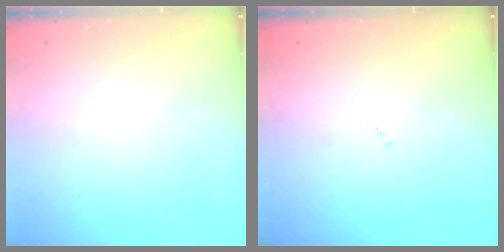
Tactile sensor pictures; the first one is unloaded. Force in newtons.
{"total": 6.1, "press": 6.1, "slide": 0.7}